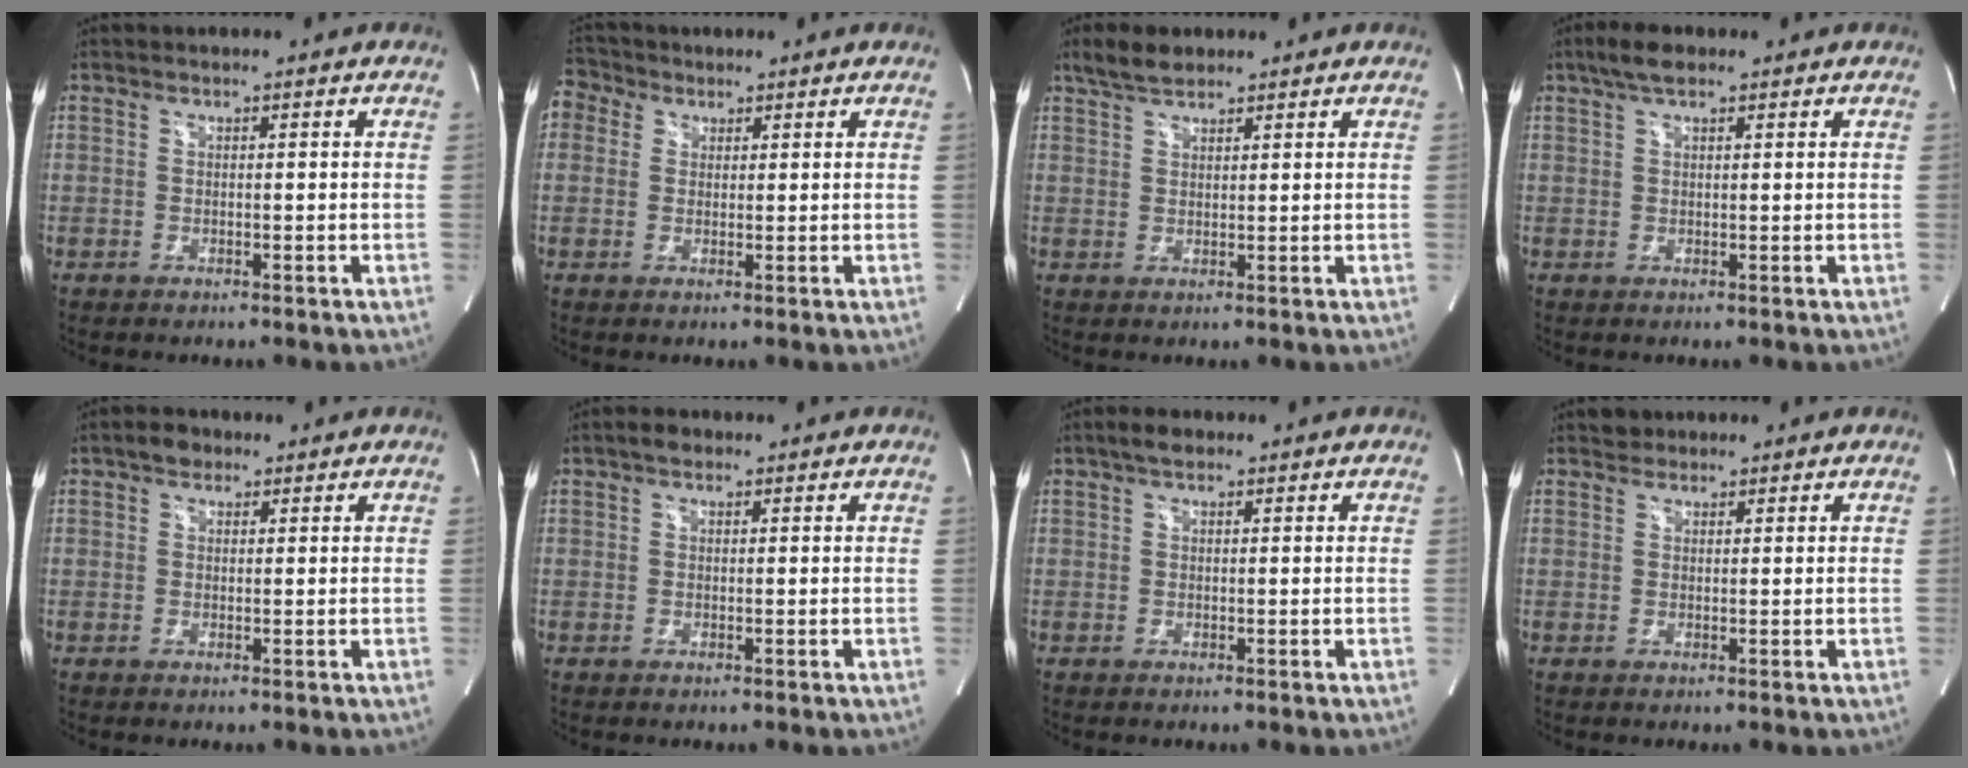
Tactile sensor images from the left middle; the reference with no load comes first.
{"total": 4.1, "force": [2.0, 3.5, 0.6], "torque": [-0.014, 0.024, 0.038]}
{"total": 3.9, "force": [3.2, 1.4, 1.8], "torque": [-0.045, 0.013, 0.062]}
{"total": 3.7, "force": [2.5, 1.2, 2.4], "torque": [-0.053, 0.018, 0.047]}
{"total": 2.3, "force": [1.4, 1.6, 0.9], "torque": [-0.016, 0.012, 0.020]}
{"total": 1.5, "force": [0.9, 0.9, 0.7], "torque": [-0.015, 0.010, 0.013]}
{"total": 2.2, "force": [1.4, 1.0, 1.3], "torque": [-0.026, 0.016, 0.024]}
{"total": 1.4, "force": [1.2, 0.8, -0.2], "torque": [0.006, 0.007, 0.015]}